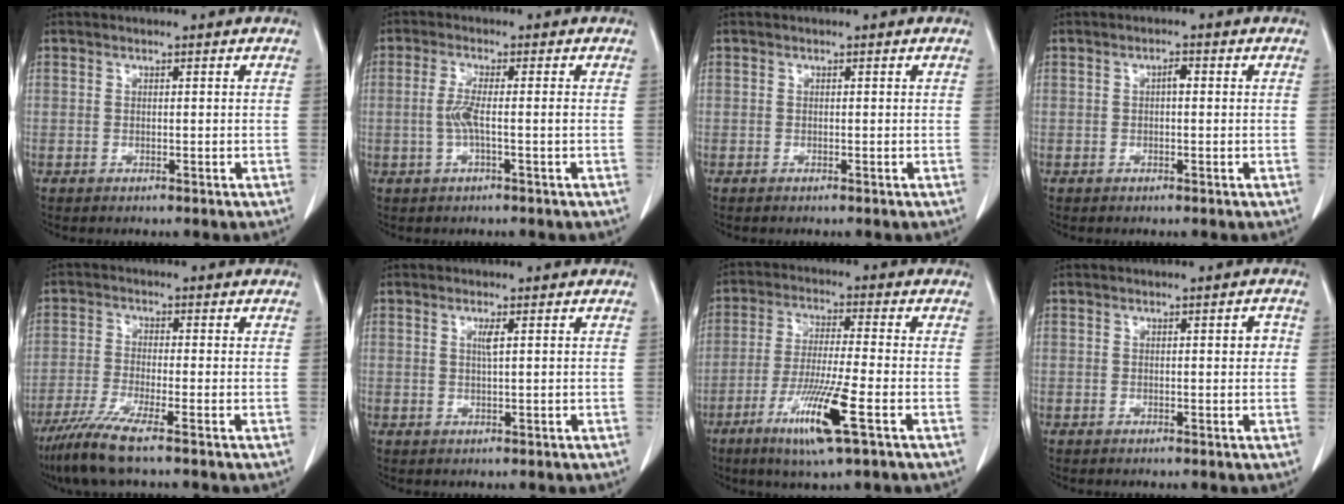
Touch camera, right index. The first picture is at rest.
{"total": 3.4, "force": [-0.6, -0.1, 3.4], "torque": [-0.071, 0.000, -0.012]}
{"total": 0.0}
{"total": 1.3, "force": [0.1, 0.5, 1.2], "torque": [-0.019, 0.004, 0.000]}
{"total": 5.1, "force": [-3.5, 0.0, 3.8], "torque": [-0.078, -0.016, -0.070]}
{"total": 1.5, "force": [0.5, -0.1, 1.4], "torque": [-0.030, -0.002, 0.009]}
{"total": 10.9, "force": [-5.0, -0.2, 9.7], "torque": [-0.191, -0.025, -0.093]}
{"total": 1.5, "force": [0.2, 0.5, 1.4], "torque": [-0.015, 0.003, 0.002]}